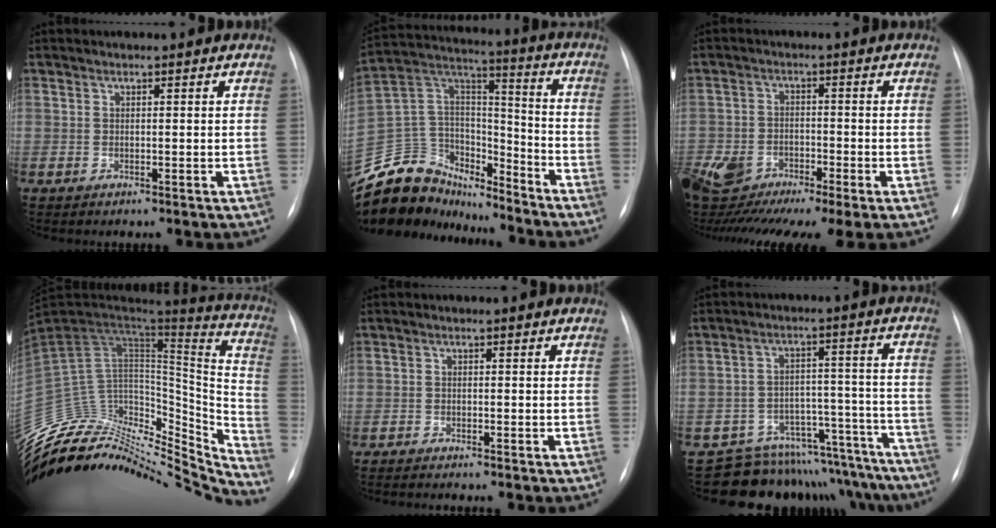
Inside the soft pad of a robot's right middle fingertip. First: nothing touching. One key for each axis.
{"total": 18.1, "fx": -15.9, "fy": 8.2, "fz": 3.2, "tx": -0.077, "ty": 0.077, "tz": -0.269}
{"total": 15.1, "fx": -9.2, "fy": 6.2, "fz": 10.2, "tx": -0.254, "ty": -0.002, "tz": -0.154}
{"total": 38.8, "fx": -35.0, "fy": 12.2, "fz": 11.6, "tx": -0.191, "ty": 0.014, "tz": -0.488}
{"total": 3.5, "fx": -3.0, "fy": 0.0, "fz": 1.7, "tx": -0.027, "ty": -0.008, "tz": -0.039}
{"total": 19.2, "fx": -18.2, "fy": 5.8, "fz": 1.7, "tx": -0.003, "ty": 0.062, "tz": -0.221}